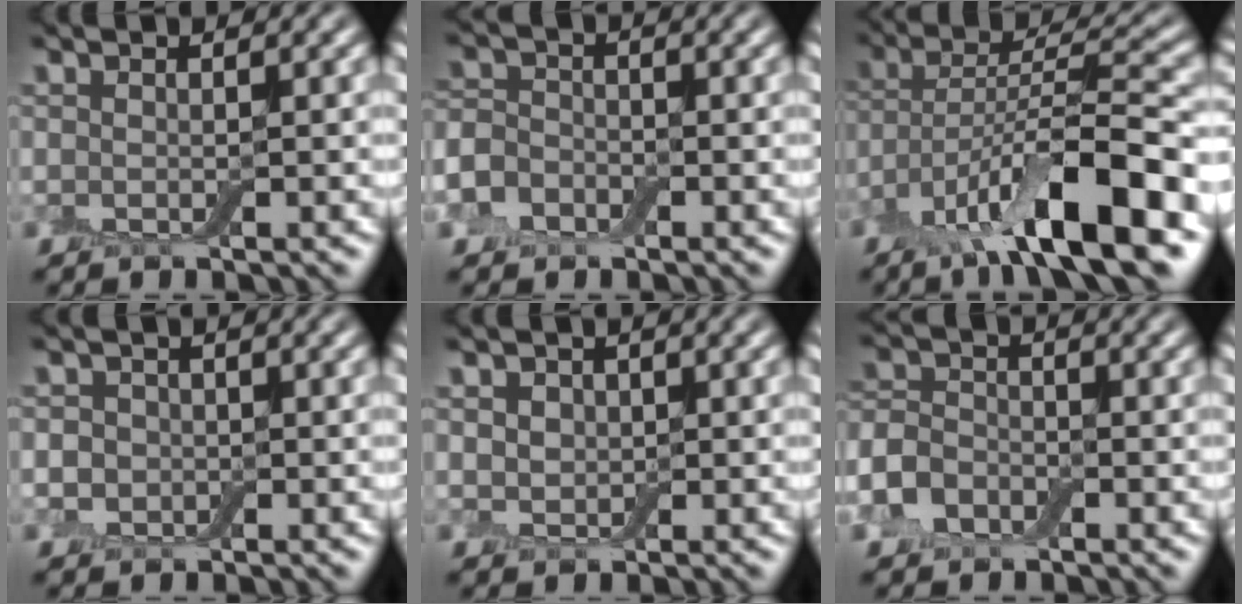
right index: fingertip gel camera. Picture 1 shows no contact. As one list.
[{"total": 4.5, "force": [-2.2, 3.5, 1.9], "torque": [-0.031, 0.000, -0.056]}, {"total": 11.6, "force": [-6.4, 3.0, 9.3], "torque": [-0.152, 0.010, -0.120]}, {"total": 2.7, "force": [0.0, 2.5, 1.2], "torque": [-0.007, 0.008, -0.020]}, {"total": 2.8, "force": [1.0, 2.3, 1.4], "torque": [-0.027, 0.010, 0.006]}, {"total": 4.2, "force": [-2.0, 3.1, 2.1], "torque": [-0.049, 0.000, -0.050]}]